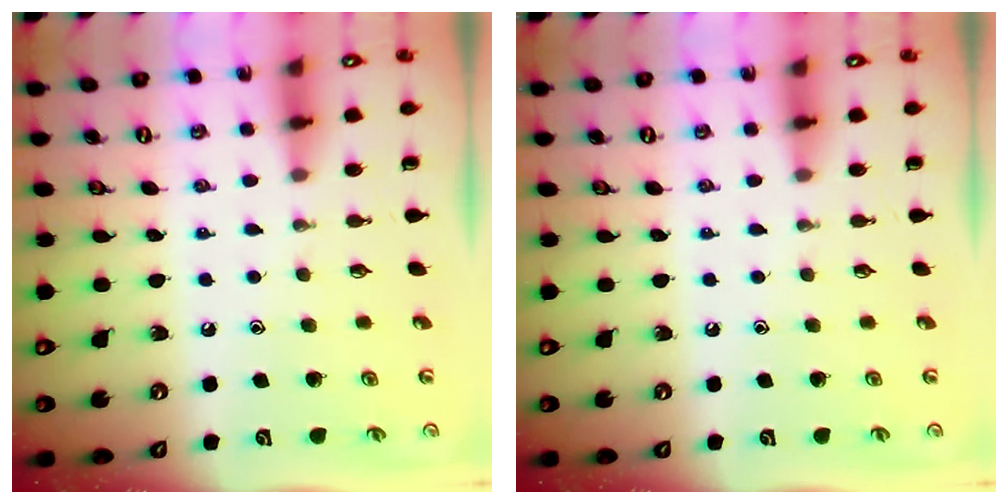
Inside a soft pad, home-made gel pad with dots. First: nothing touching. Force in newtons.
{"total": 0.0}